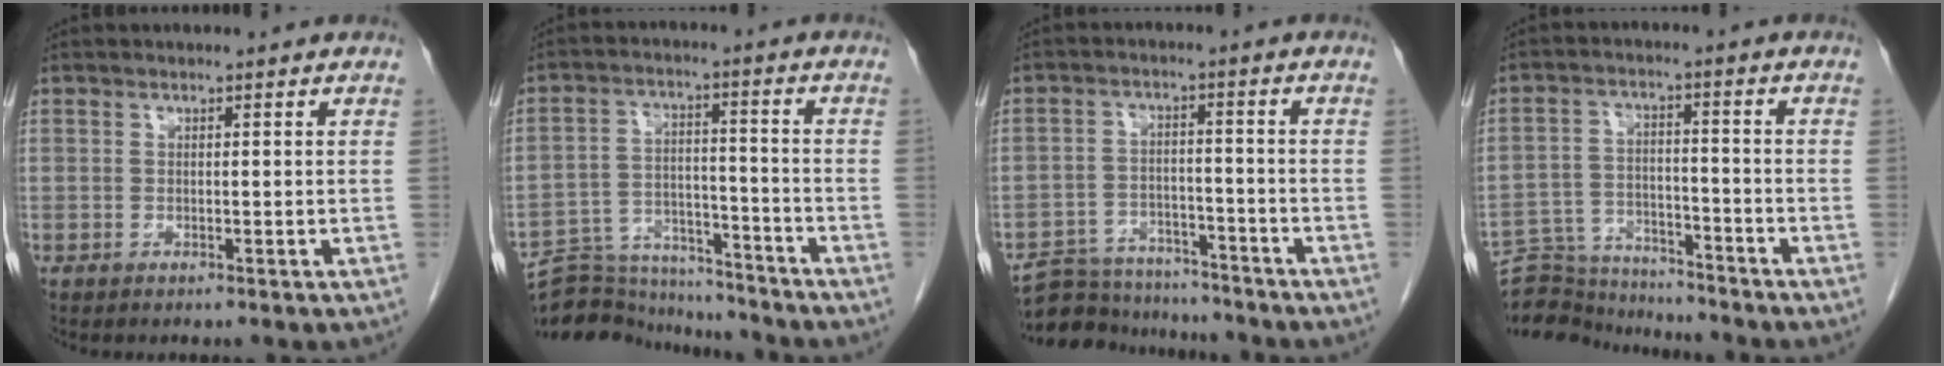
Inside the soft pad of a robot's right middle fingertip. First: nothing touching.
{"total": 14.4, "force": [-13.9, 3.0, 2.2], "torque": [-0.042, 0.025, -0.214]}
{"total": 11.4, "force": [-10.7, 3.6, 1.8], "torque": [-0.029, 0.013, -0.162]}
{"total": 12.3, "force": [-12.0, 2.3, 1.3], "torque": [-0.024, 0.023, -0.191]}